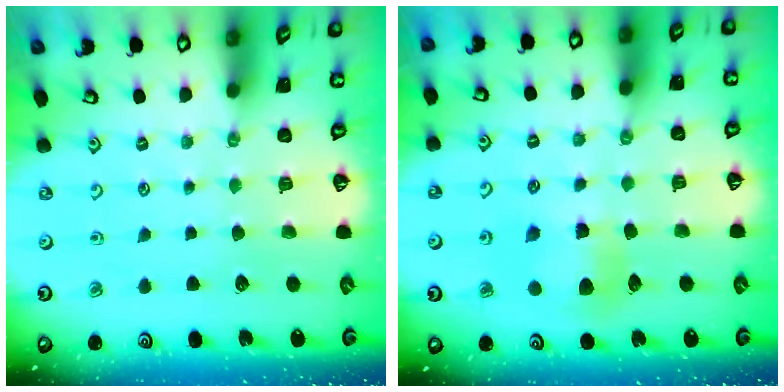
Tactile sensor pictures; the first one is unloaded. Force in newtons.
{"total": 7.1, "press": 7.0, "slide": 0.4}